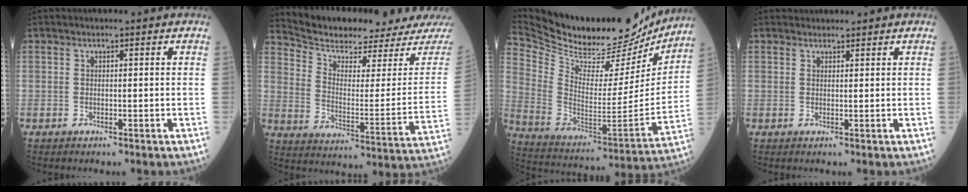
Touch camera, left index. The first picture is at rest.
{"total": 19.0, "force": [18.3, 1.4, 4.8], "torque": [-0.092, -0.079, 0.258]}
{"total": 30.8, "force": [27.0, 7.9, 12.4], "torque": [-0.234, -0.048, 0.394]}
{"total": 1.6, "force": [1.6, 0.3, -0.1], "torque": [0.000, 0.012, 0.027]}